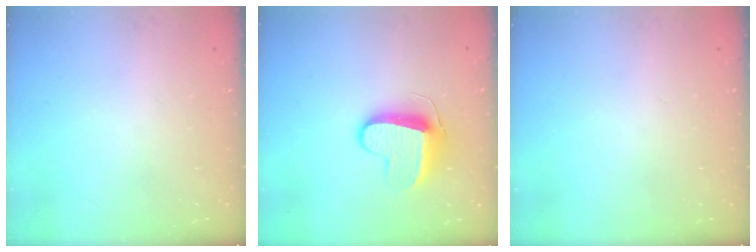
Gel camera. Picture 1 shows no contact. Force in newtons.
{"total": 10.4, "press": 10.4, "slide": 0.5}
{"total": 0.0}